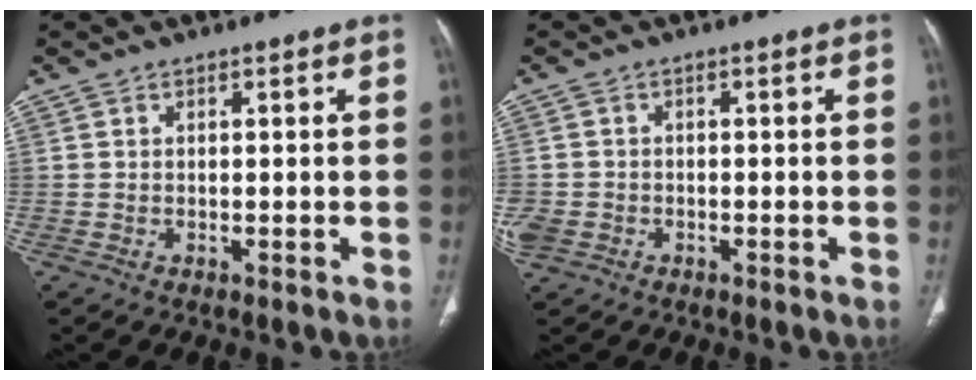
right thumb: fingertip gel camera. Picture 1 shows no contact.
{"total": 3.7, "force": [-1.3, 3.1, 1.5], "torque": [-0.036, 0.010, -0.021]}